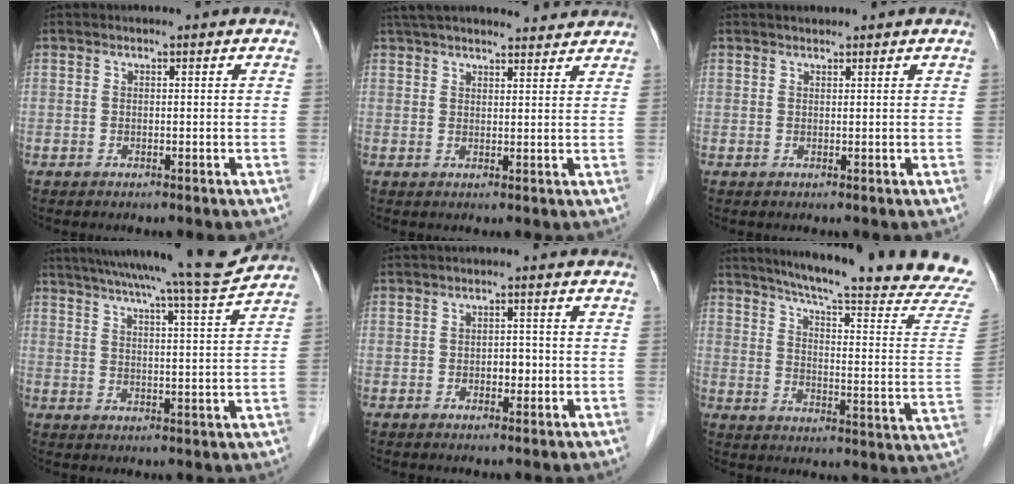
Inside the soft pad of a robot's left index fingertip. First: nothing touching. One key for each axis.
{"total": 15.7, "fx": 14.3, "fy": 2.9, "fz": 5.9, "tx": -0.093, "ty": 0.046, "tz": 0.203}
{"total": 0.9, "fx": 0.8, "fy": 0.2, "fz": 0.2, "tx": -0.012, "ty": 0.006, "tz": 0.017}
{"total": 15.8, "fx": 14.3, "fy": -1.7, "fz": 6.5, "tx": -0.109, "ty": -0.028, "tz": 0.196}
{"total": 1.8, "fx": -0.4, "fy": 1.1, "fz": 1.4, "tx": -0.017, "ty": 0.003, "tz": -0.006}
{"total": 26.3, "fx": 23.3, "fy": 0.0, "fz": 12.3, "tx": -0.181, "ty": -0.088, "tz": 0.285}